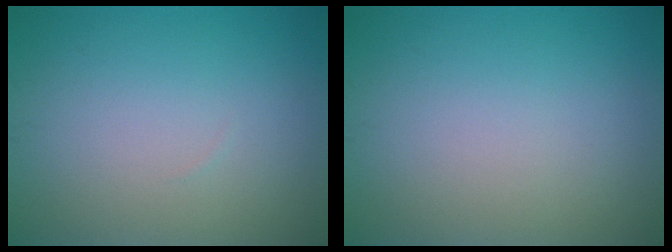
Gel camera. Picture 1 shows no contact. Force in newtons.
{"total": 0.0}